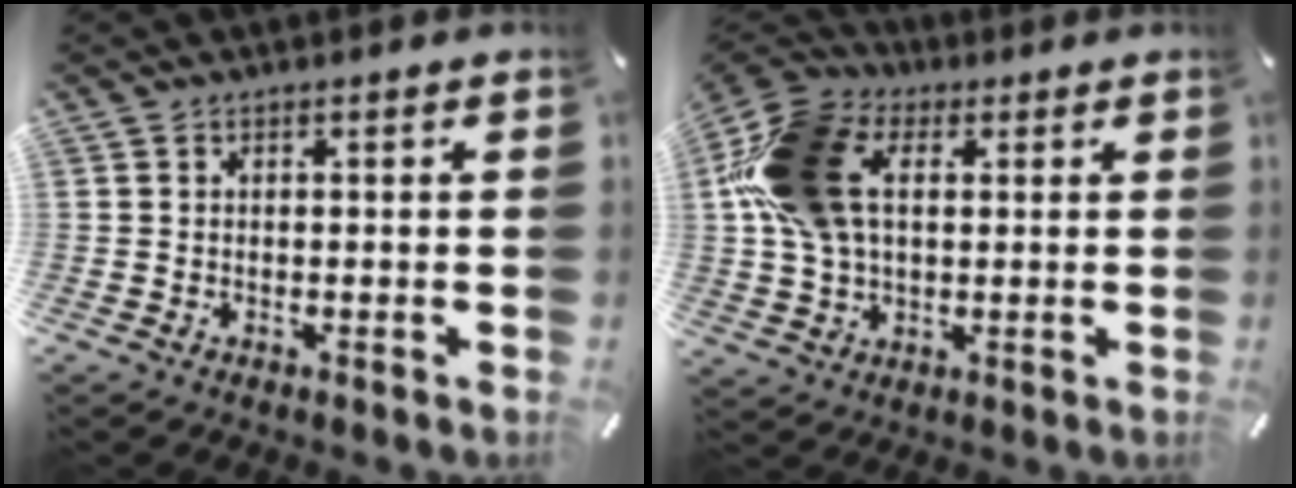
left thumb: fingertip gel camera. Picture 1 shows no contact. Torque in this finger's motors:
{"motor_torque": [2.41, 2.59, 1.45, -1.32, 0.69]}